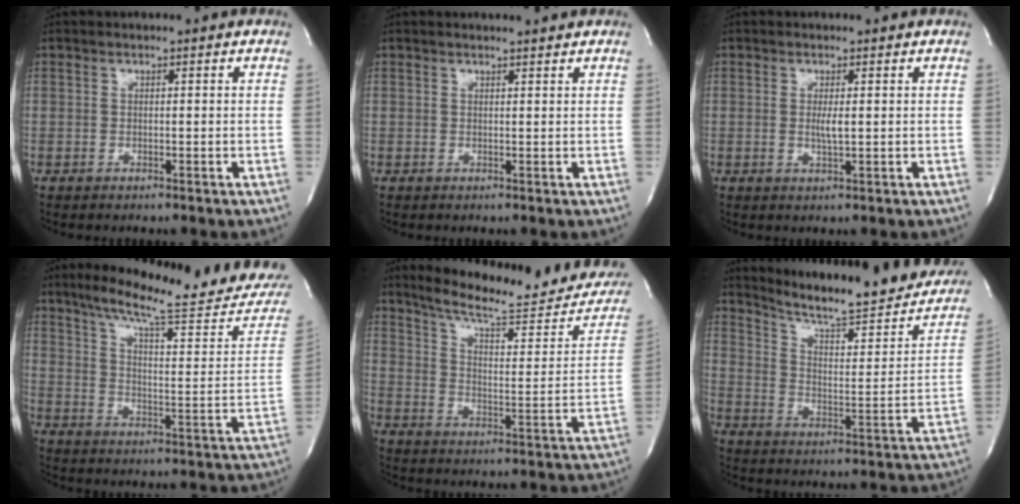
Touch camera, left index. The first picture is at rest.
{"total": 2.1, "force": [2.1, -0.1, 0.2], "torque": [-0.009, -0.001, 0.025]}
{"total": 1.9, "force": [0.2, 0.1, 1.9], "torque": [-0.041, -0.003, 0.005]}
{"total": 22.0, "force": [18.9, 2.4, 11.0], "torque": [-0.161, -0.038, 0.249]}
{"total": 21.1, "force": [18.3, 4.3, 9.7], "torque": [-0.132, -0.024, 0.241]}
{"total": 24.6, "force": [21.5, 3.4, 11.6], "torque": [-0.172, -0.051, 0.284]}